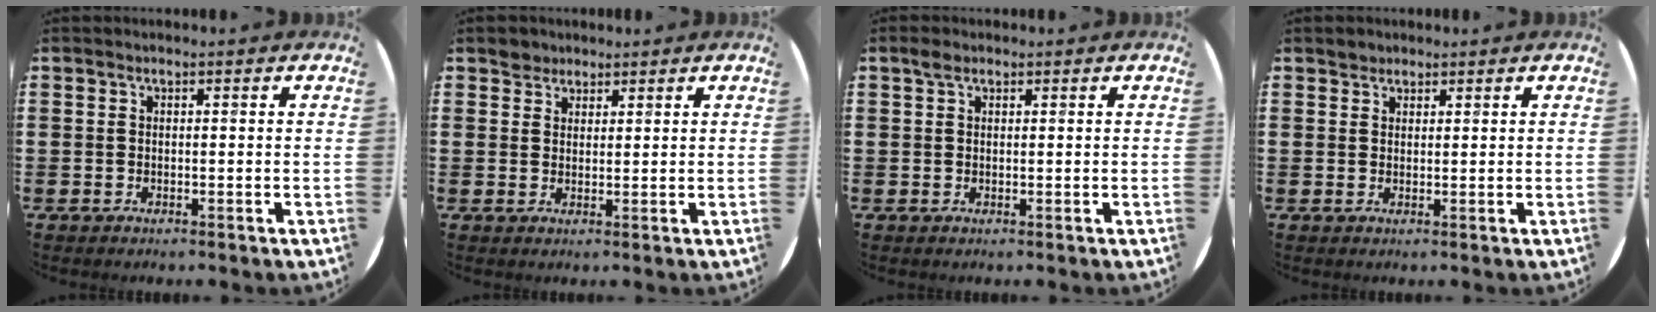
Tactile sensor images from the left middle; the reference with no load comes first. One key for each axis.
{"total": 2.3, "fx": 1.9, "fy": 1.2, "fz": -0.1, "tx": 0.006, "ty": 0.000, "tz": 0.037}
{"total": 1.4, "fx": 0.9, "fy": 0.8, "fz": 0.6, "tx": -0.006, "ty": 0.002, "tz": 0.015}
{"total": 1.4, "fx": 1.2, "fy": 0.6, "fz": -0.1, "tx": 0.007, "ty": -0.002, "tz": 0.023}